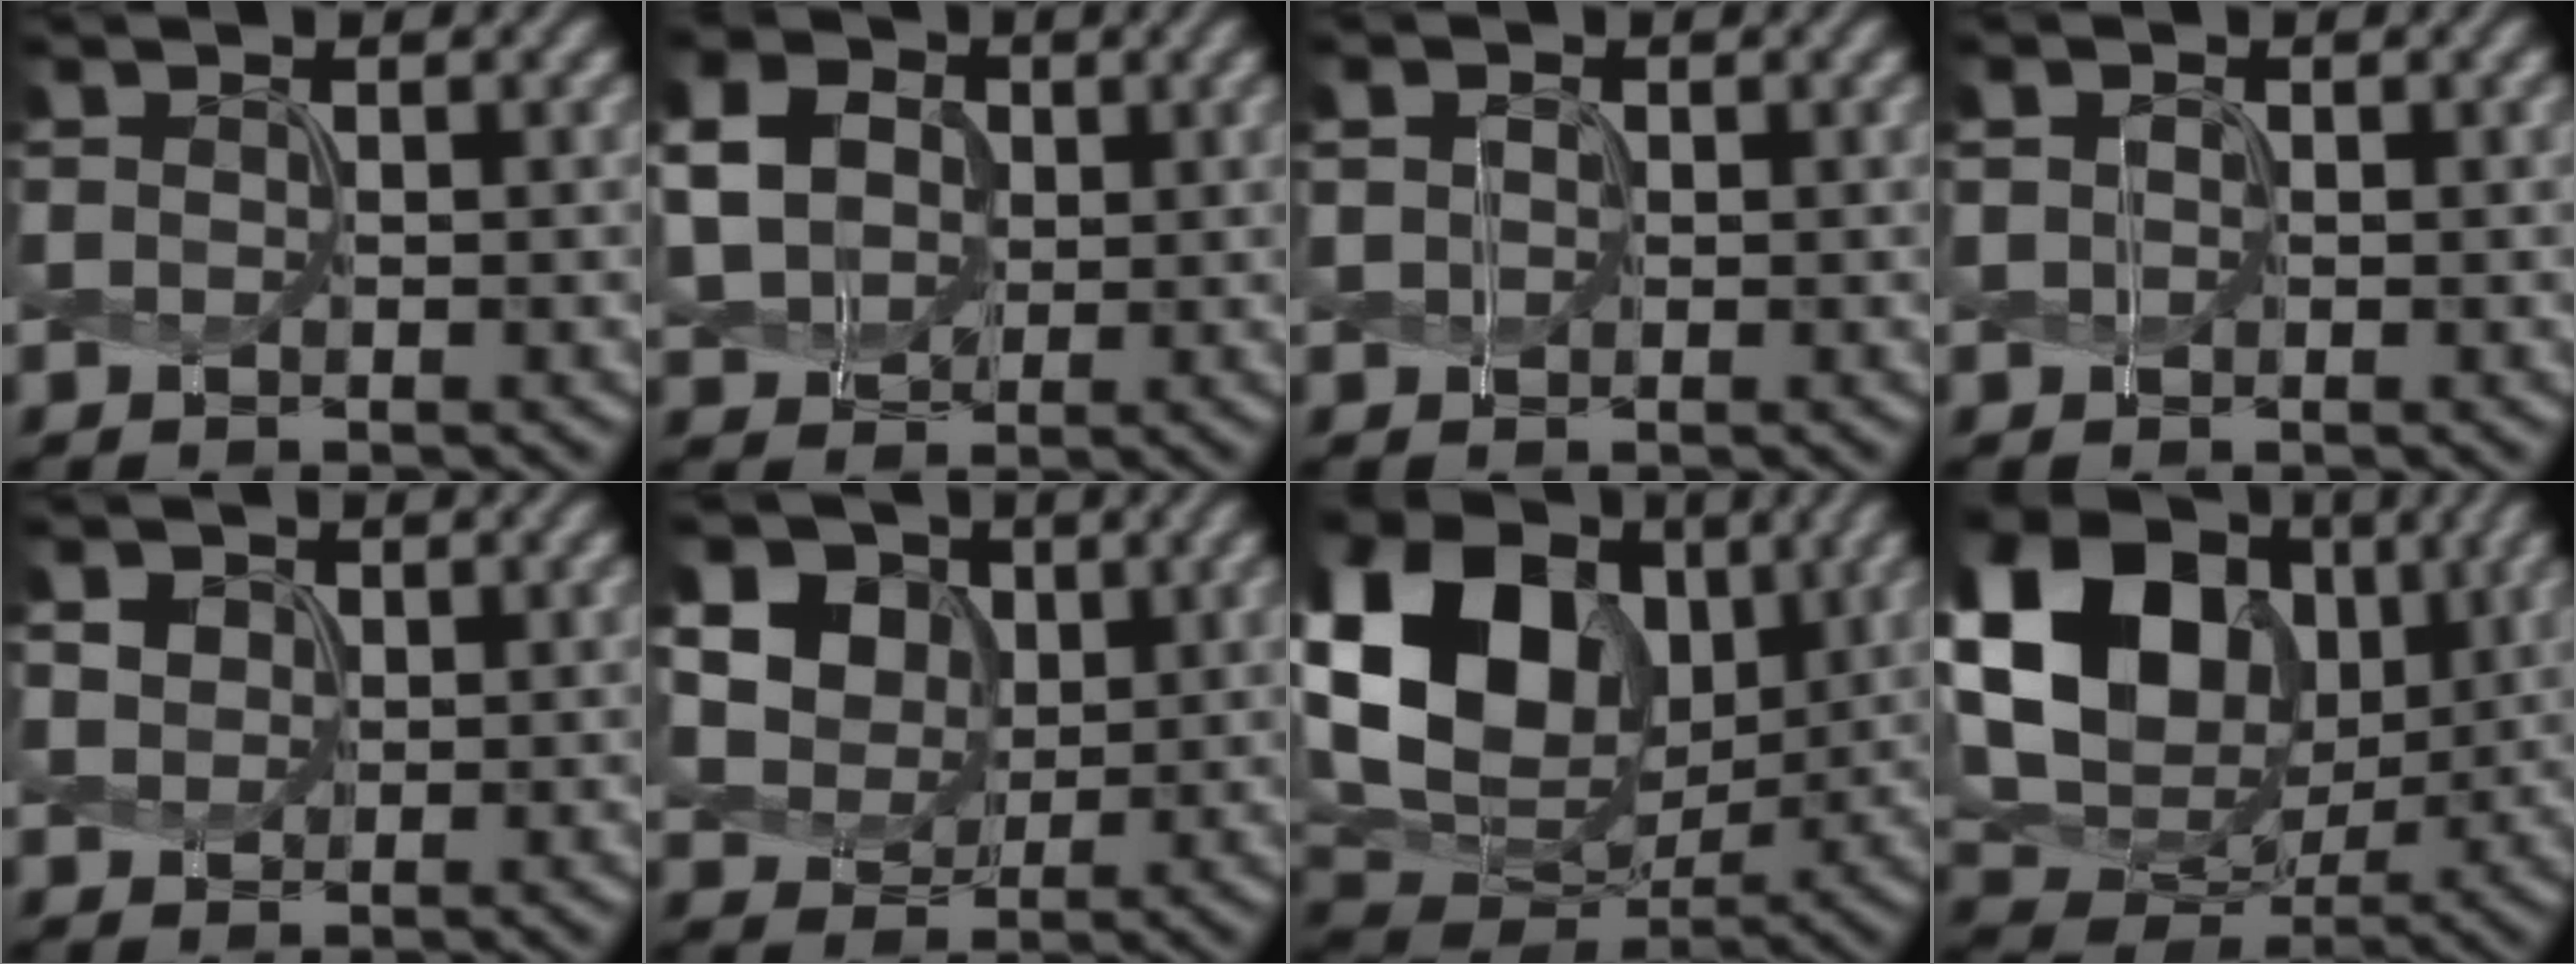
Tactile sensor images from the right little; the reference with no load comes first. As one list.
[{"total": 5.3, "force": [0.9, 4.6, 2.5], "torque": [-0.115, 0.010, 0.038]}, {"total": 0.8, "force": [-0.4, 0.0, -0.7], "torque": [-0.009, -0.001, 0.021]}, {"total": 1.0, "force": [-0.5, -0.3, -0.8], "torque": [-0.008, 0.000, 0.018]}, {"total": 0.7, "force": [0.0, 0.6, -0.4], "torque": [-0.019, -0.004, 0.030]}, {"total": 10.8, "force": [4.3, 8.6, 4.8], "torque": [-0.140, 0.026, 0.101]}, {"total": 13.7, "force": [3.3, 10.2, 8.6], "torque": [-0.199, 0.025, 0.081]}, {"total": 17.8, "force": [3.8, 13.9, 10.5], "torque": [-0.241, 0.042, 0.090]}]